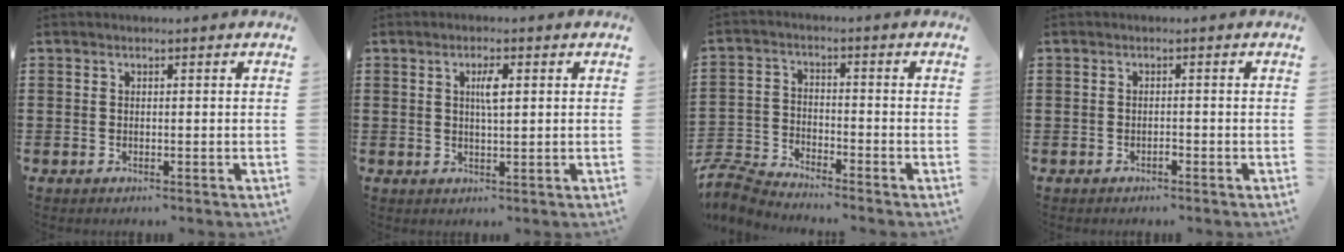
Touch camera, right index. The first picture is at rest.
{"total": 2.8, "force": [0.7, 0.7, 2.7], "torque": [-0.054, 0.006, 0.008]}
{"total": 4.6, "force": [-4.5, 0.4, 0.5], "torque": [-0.034, -0.005, -0.098]}
{"total": 0.9, "force": [-0.7, 0.2, 0.6], "torque": [-0.015, -0.003, -0.012]}